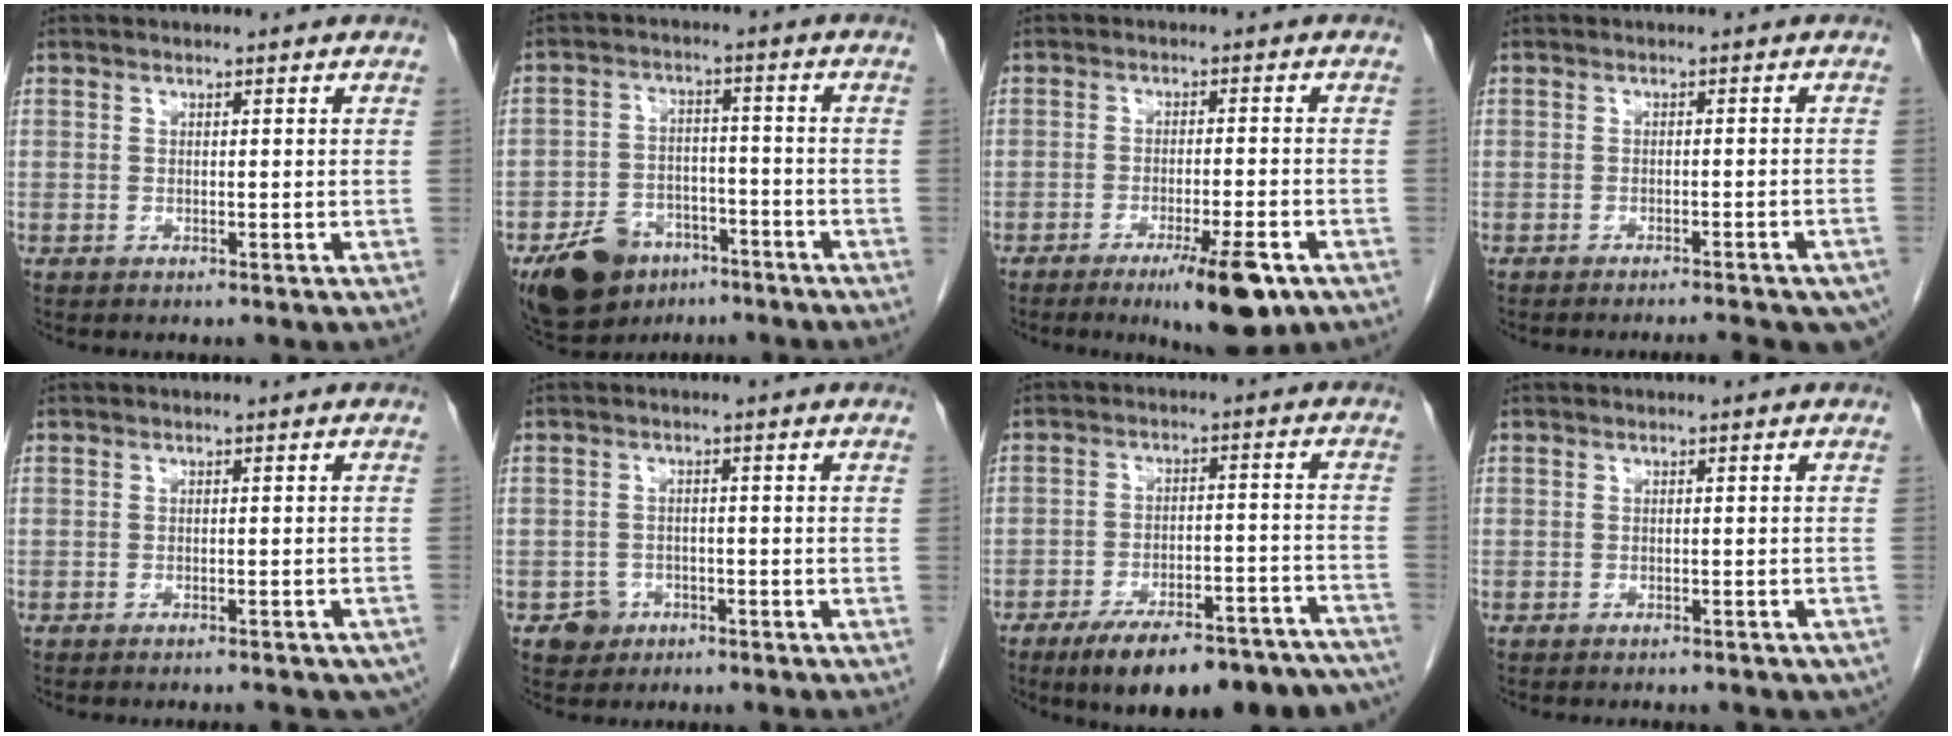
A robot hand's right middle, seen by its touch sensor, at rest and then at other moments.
{"total": 10.2, "force": [-6.7, 6.1, 4.6], "torque": [-0.087, 0.005, -0.107]}
{"total": 8.4, "force": [-4.8, 1.0, 6.8], "torque": [-0.102, -0.016, -0.068]}
{"total": 10.6, "force": [-9.2, 1.4, 5.1], "torque": [-0.045, -0.008, -0.098]}
{"total": 8.4, "force": [-7.4, 1.9, 3.6], "torque": [-0.042, -0.010, -0.077]}
{"total": 2.9, "force": [-1.6, 2.4, 0.3], "torque": [-0.001, 0.012, -0.023]}
{"total": 21.2, "force": [-17.6, 5.1, 10.5], "torque": [-0.096, 0.018, -0.239]}
{"total": 6.5, "force": [-5.7, 2.0, 2.6], "torque": [-0.032, -0.005, -0.058]}